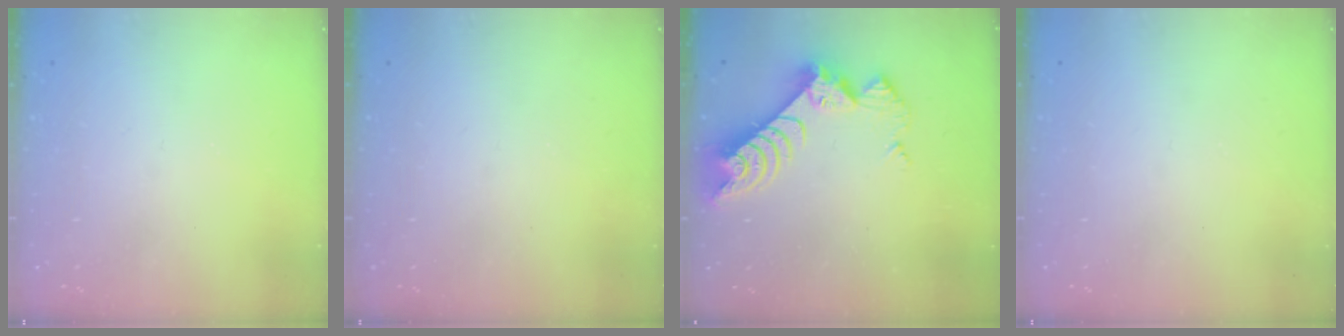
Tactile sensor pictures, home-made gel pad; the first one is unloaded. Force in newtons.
{"total": 0.0}
{"total": 9.7, "press": 9.7, "slide": 0.8}
{"total": 0.0}